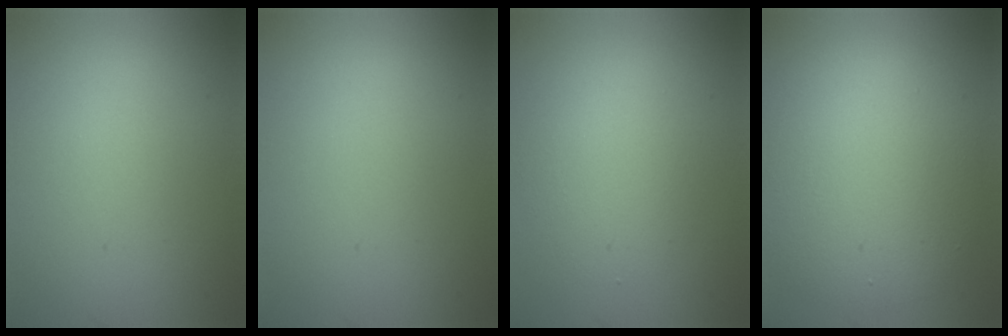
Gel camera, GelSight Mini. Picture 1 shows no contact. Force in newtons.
{"total": 0.0}
{"total": 2.7, "press": 2.7, "slide": 0.1}
{"total": 7.8, "press": 7.8, "slide": 0.2}